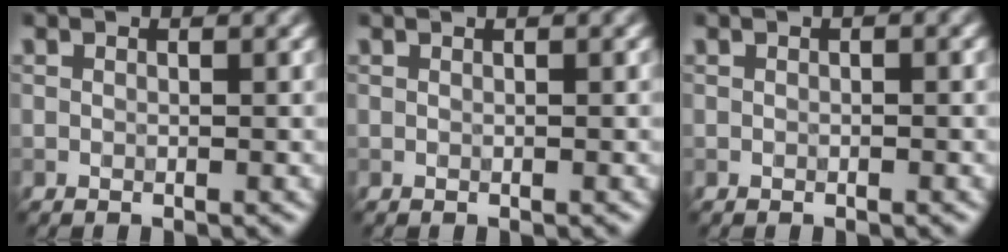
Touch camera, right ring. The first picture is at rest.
{"total": 0.8, "force": [0.4, 0.2, 0.6], "torque": [-0.009, 0.004, -0.001]}
{"total": 0.5, "force": [0.1, 0.2, 0.5], "torque": [-0.007, 0.002, 0.002]}